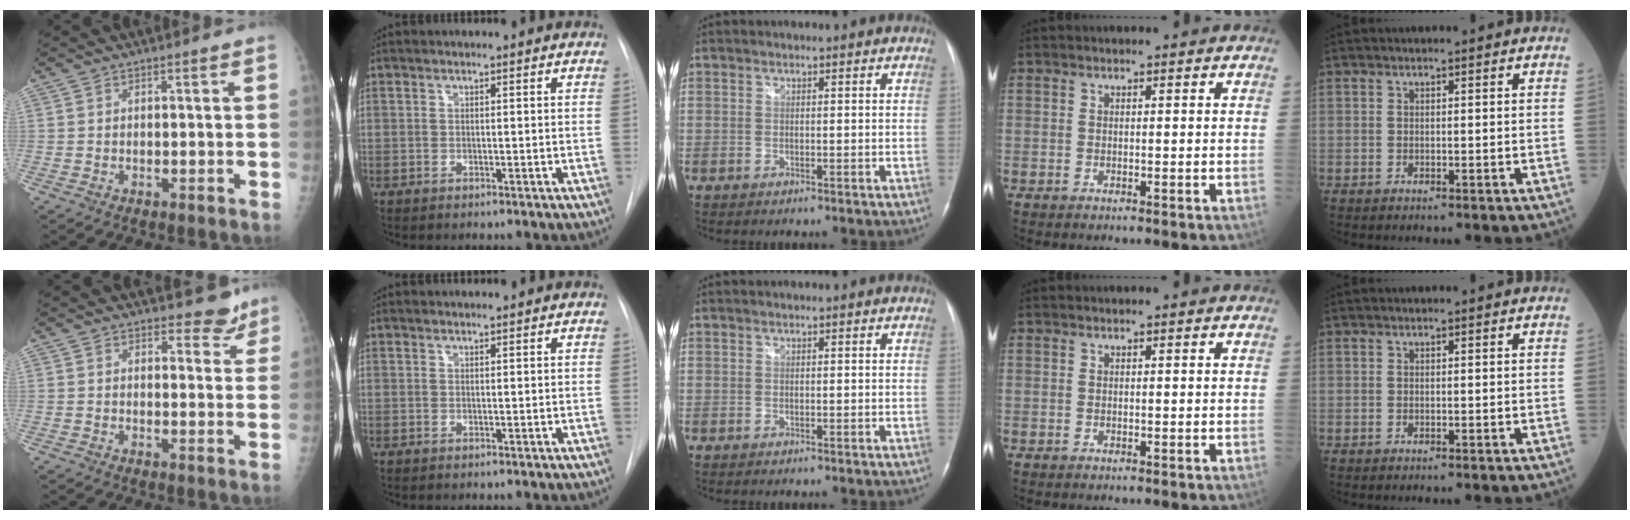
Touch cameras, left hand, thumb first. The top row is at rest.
{"thumb": {"total": 4.6, "force": [3.9, 2.2, 0.8], "torque": [0.018, -0.029, 0.041]}, "index": {"total": 1.2, "force": [1.2, 0.0, 0.2], "torque": [-0.004, 0.015, 0.023]}}